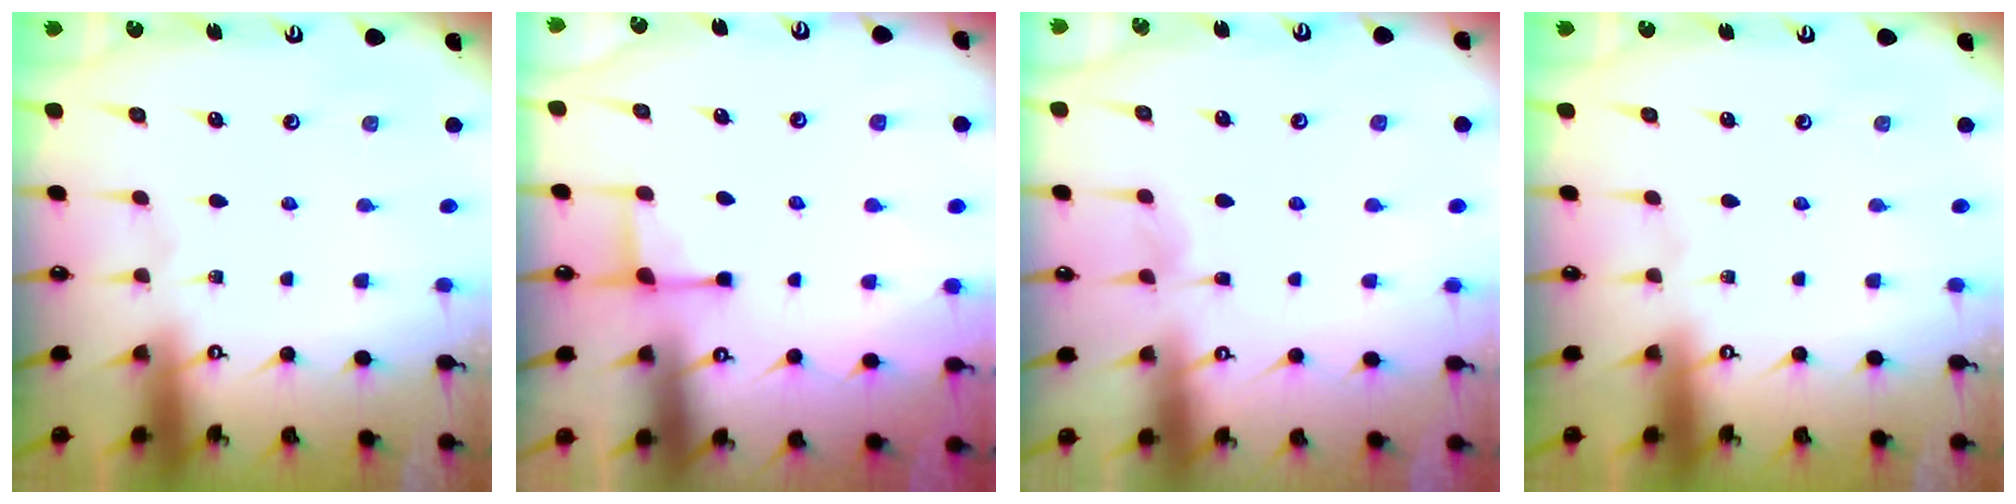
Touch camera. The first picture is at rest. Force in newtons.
{"total": 3.7, "press": 3.6, "slide": 0.7}
{"total": 4.7, "press": 4.6, "slide": 0.6}
{"total": 0.0}